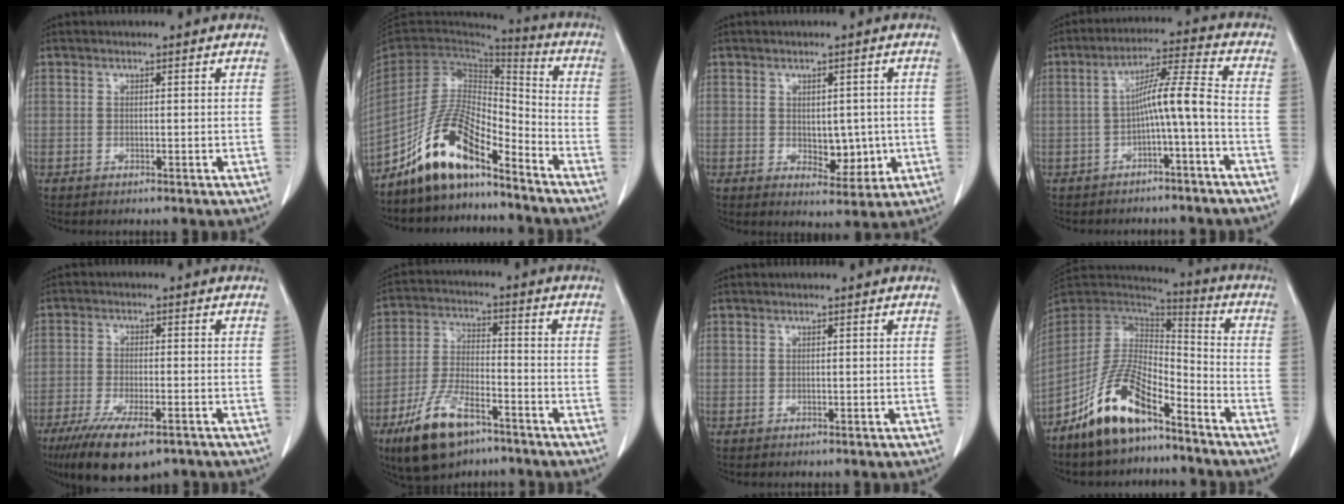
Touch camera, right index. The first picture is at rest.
{"total": 12.2, "force": [-9.2, 3.4, 7.3], "torque": [-0.148, 0.022, -0.173]}
{"total": 5.3, "force": [-0.5, 3.1, 4.3], "torque": [-0.048, -0.002, 0.004]}
{"total": 7.3, "force": [-2.2, -0.4, 7.0], "torque": [-0.116, 0.028, -0.036]}
{"total": 11.8, "force": [-7.8, 3.1, 8.2], "torque": [-0.136, -0.024, -0.124]}
{"total": 12.0, "force": [-7.5, 4.5, 8.2], "torque": [-0.174, -0.010, -0.137]}
{"total": 0.0}
{"total": 13.4, "force": [-8.8, 4.6, 9.0], "torque": [-0.183, 0.011, -0.168]}